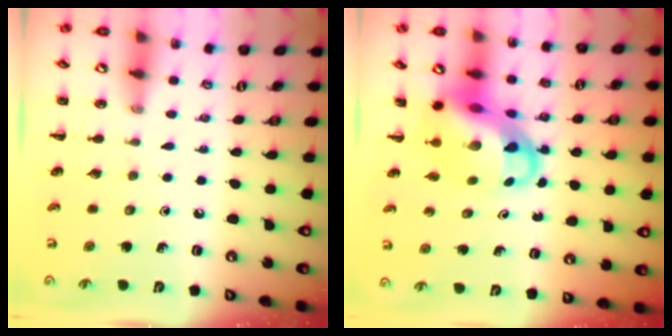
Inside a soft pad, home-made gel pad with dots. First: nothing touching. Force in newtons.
{"total": 8.3, "press": 8.2, "slide": 1.3}